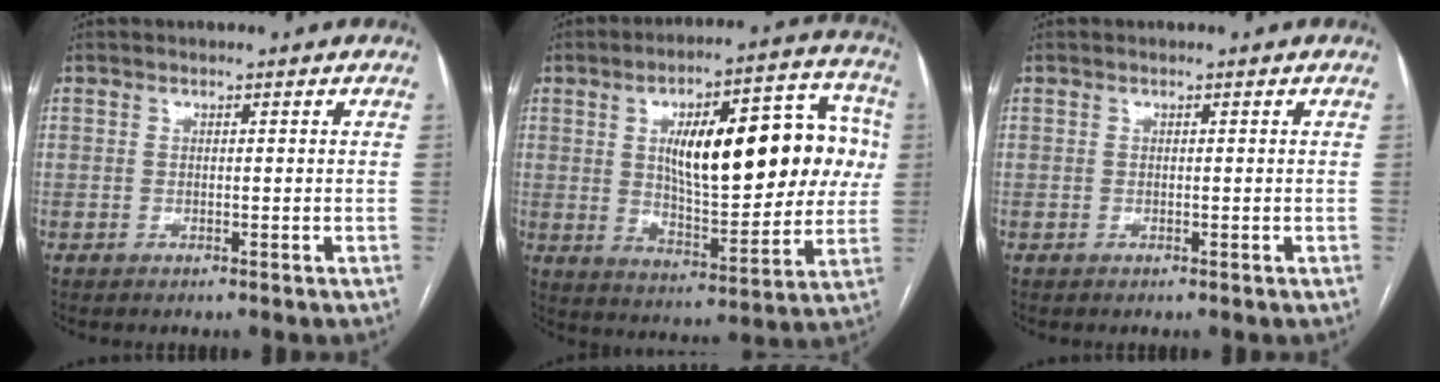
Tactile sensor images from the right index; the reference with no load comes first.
{"total": 22.4, "force": [3.9, 7.8, 20.6], "torque": [-0.297, 0.038, 0.061]}
{"total": 0.0}